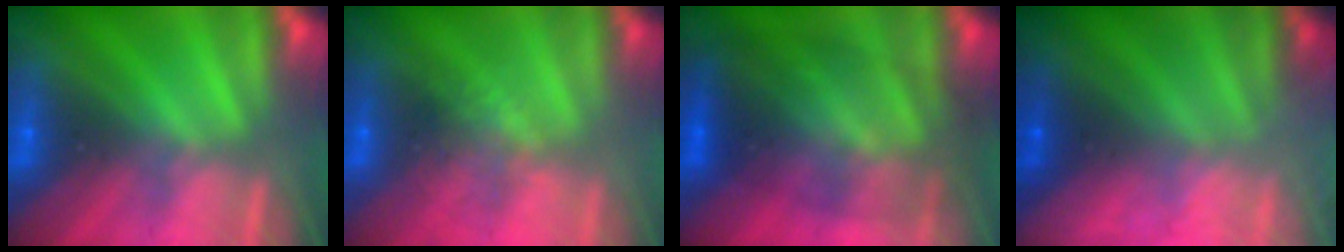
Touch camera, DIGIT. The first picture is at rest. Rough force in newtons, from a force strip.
{"total": 4.1}
{"total": 7.1}
{"total": 7.2}